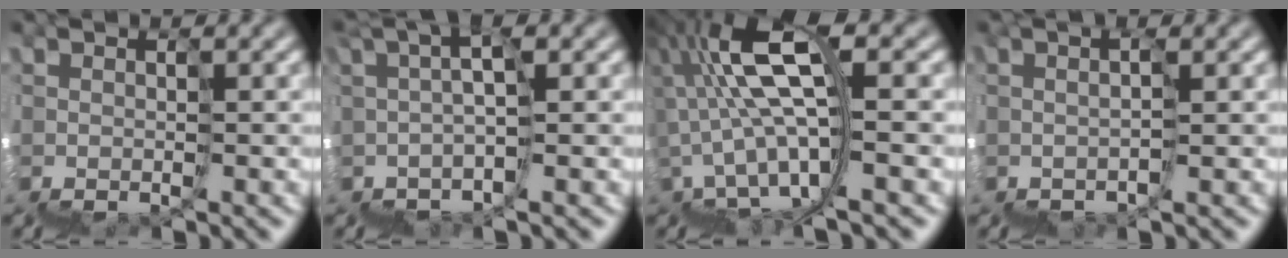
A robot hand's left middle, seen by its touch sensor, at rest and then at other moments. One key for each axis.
{"total": 1.2, "fx": 1.1, "fy": -0.3, "fz": 0.4, "tx": -0.018, "ty": 0.018, "tz": 0.004}
{"total": 6.6, "fx": 0.5, "fy": 1.7, "fz": 6.3, "tx": -0.125, "ty": 0.028, "tz": -0.003}
{"total": 1.6, "fx": 1.3, "fy": 0.0, "fz": 0.9, "tx": -0.005, "ty": 0.015, "tz": 0.022}